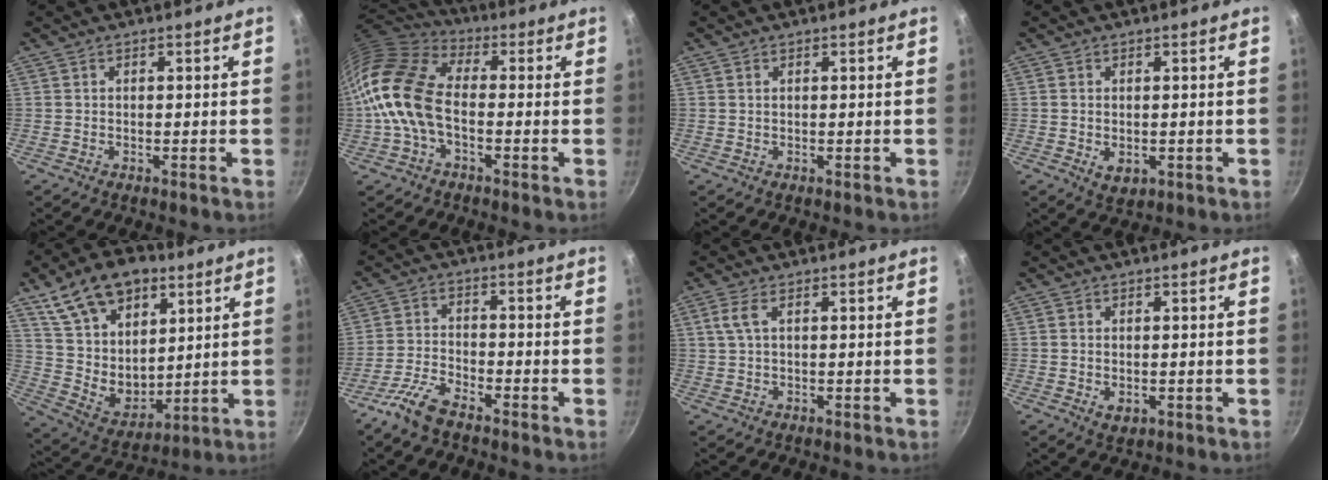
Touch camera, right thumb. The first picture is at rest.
{"total": 13.8, "force": [-2.1, 8.5, 10.7], "torque": [-0.190, 0.034, -0.060]}
{"total": 0.6, "force": [0.3, 0.3, 0.4], "torque": [-0.007, 0.001, 0.005]}
{"total": 3.4, "force": [-0.4, 2.4, 2.4], "torque": [-0.039, -0.010, -0.002]}
{"total": 21.1, "force": [10.8, 13.4, 12.2], "torque": [-0.174, -0.047, 0.203]}
{"total": 6.3, "force": [-4.8, 2.1, 3.5], "torque": [-0.081, 0.029, -0.103]}
{"total": 2.8, "force": [0.9, 1.1, 2.4], "torque": [-0.056, 0.005, 0.020]}
{"total": 2.5, "force": [-0.3, 1.7, 1.7], "torque": [-0.029, -0.007, -0.002]}